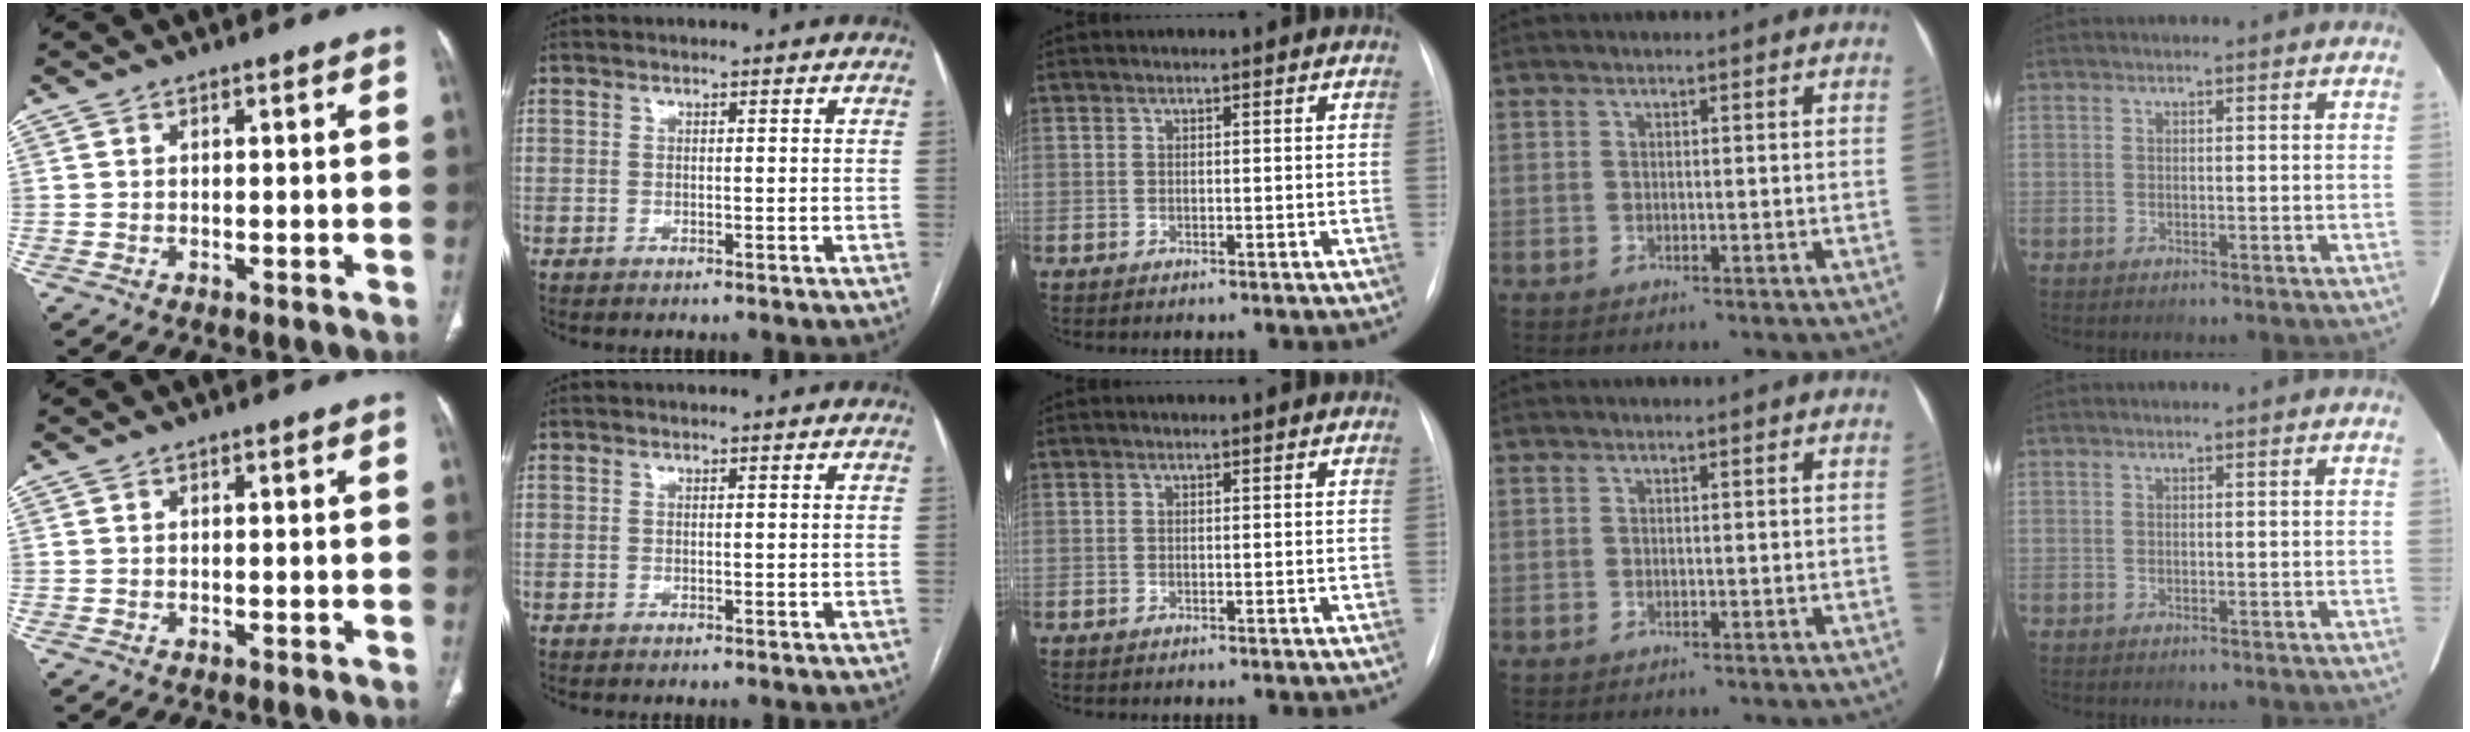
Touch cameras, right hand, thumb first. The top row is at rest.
{}